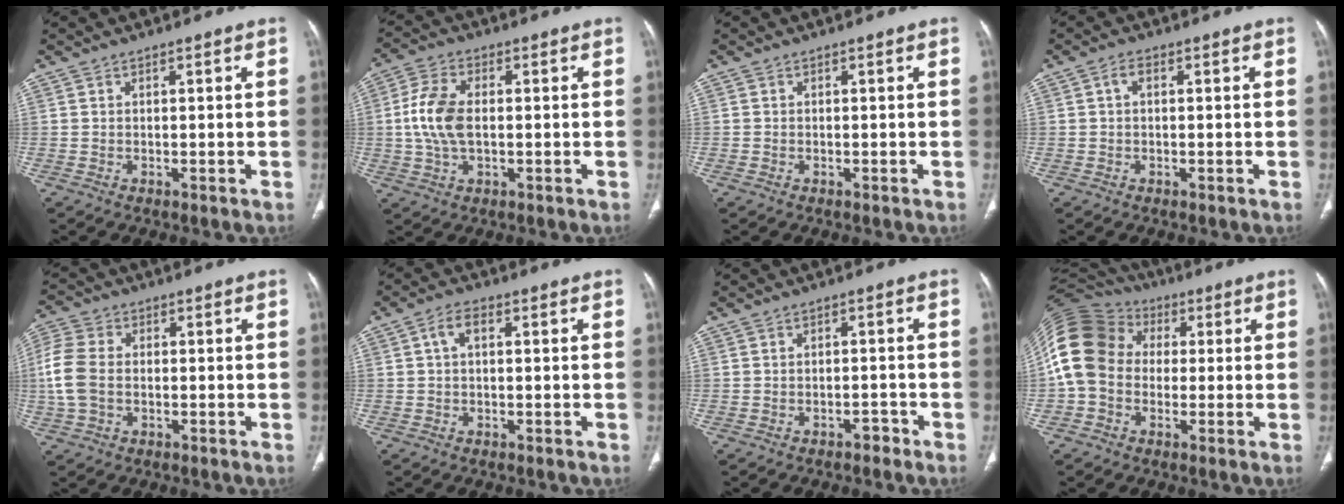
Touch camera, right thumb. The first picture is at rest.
{"total": 8.9, "force": [0.1, 5.0, 7.3], "torque": [-0.159, 0.011, 0.000]}
{"total": 0.0}
{"total": 1.7, "force": [0.2, 1.0, 1.3], "torque": [-0.023, 0.007, 0.000]}
{"total": 8.6, "force": [-0.6, 6.0, 6.2], "torque": [-0.155, 0.015, -0.017]}
{"total": 3.1, "force": [0.6, 1.8, 2.5], "torque": [-0.045, 0.012, 0.007]}
{"total": 1.8, "force": [-1.4, 0.9, 0.5], "torque": [-0.005, 0.013, -0.020]}
{"total": 15.7, "force": [0.6, 12.8, 9.2], "torque": [-0.188, 0.040, 0.001]}